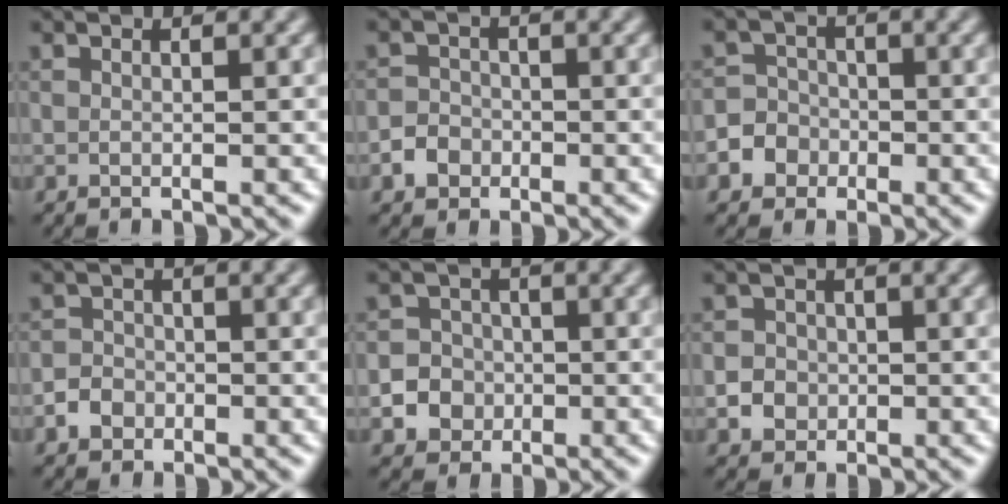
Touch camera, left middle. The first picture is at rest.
{"total": 2.2, "force": [-0.9, 1.9, 0.6], "torque": [0.000, 0.003, -0.021]}
{"total": 4.0, "force": [-1.8, 3.5, 0.5], "torque": [0.020, 0.000, -0.045]}
{"total": 1.9, "force": [-0.8, 1.6, 0.5], "torque": [-0.003, 0.003, -0.019]}
{"total": 5.2, "force": [-1.7, 4.8, 1.0], "torque": [0.003, 0.002, -0.047]}
{"total": 2.1, "force": [-0.4, 2.0, 0.5], "torque": [0.004, -0.003, -0.012]}